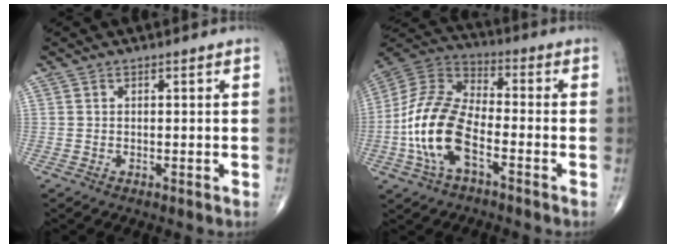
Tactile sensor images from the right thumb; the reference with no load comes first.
{"total": 15.7, "force": [-4.9, 7.7, 12.8], "torque": [-0.264, 0.034, -0.098]}